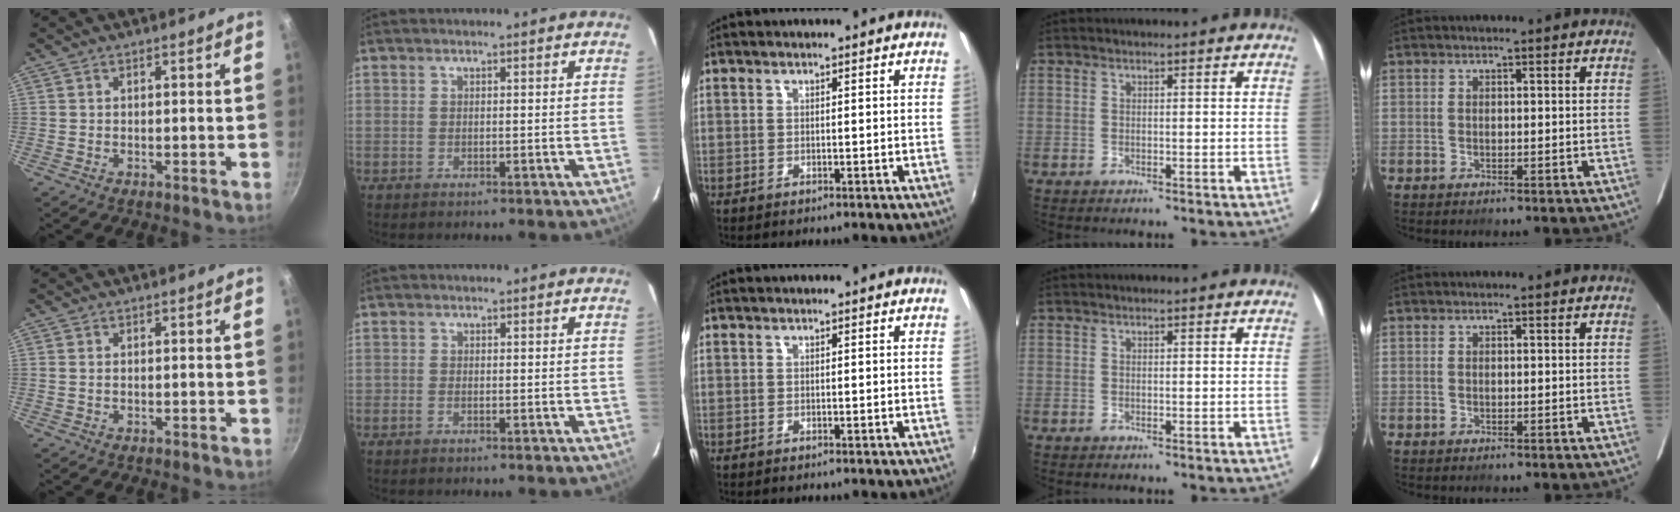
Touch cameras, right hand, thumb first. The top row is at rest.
{"thumb": {"total": 0.7, "force": [0.1, 0.4, 0.6], "torque": [-0.012, 0.001, 0.001]}, "index": {"total": 0.9, "force": [-0.4, 0.5, 0.6], "torque": [-0.014, 0.000, -0.008]}}